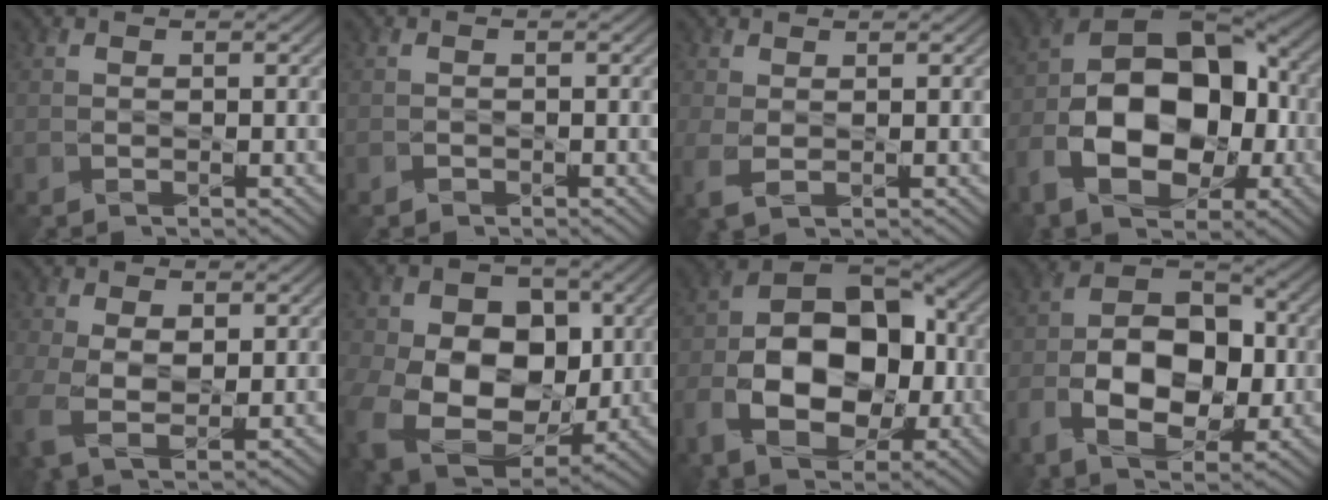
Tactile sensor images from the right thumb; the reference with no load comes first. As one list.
[{"total": 0.5, "force": [-0.4, 0.3, 0.1], "torque": [0.001, -0.002, -0.007]}, {"total": 2.3, "force": [0.2, 0.9, 2.1], "torque": [-0.063, -0.005, 0.003]}, {"total": 16.4, "force": [-4.6, 9.8, 12.3], "torque": [-0.224, -0.021, -0.096]}, {"total": 6.4, "force": [-0.5, 3.8, 5.1], "torque": [-0.131, -0.016, -0.008]}, {"total": 16.6, "force": [-2.9, 12.8, 10.2], "torque": [-0.212, -0.029, -0.048]}, {"total": 14.6, "force": [-3.5, 9.1, 10.8], "torque": [-0.198, -0.013, -0.070]}, {"total": 11.5, "force": [-3.0, 7.0, 8.7], "torque": [-0.163, 0.000, -0.060]}]